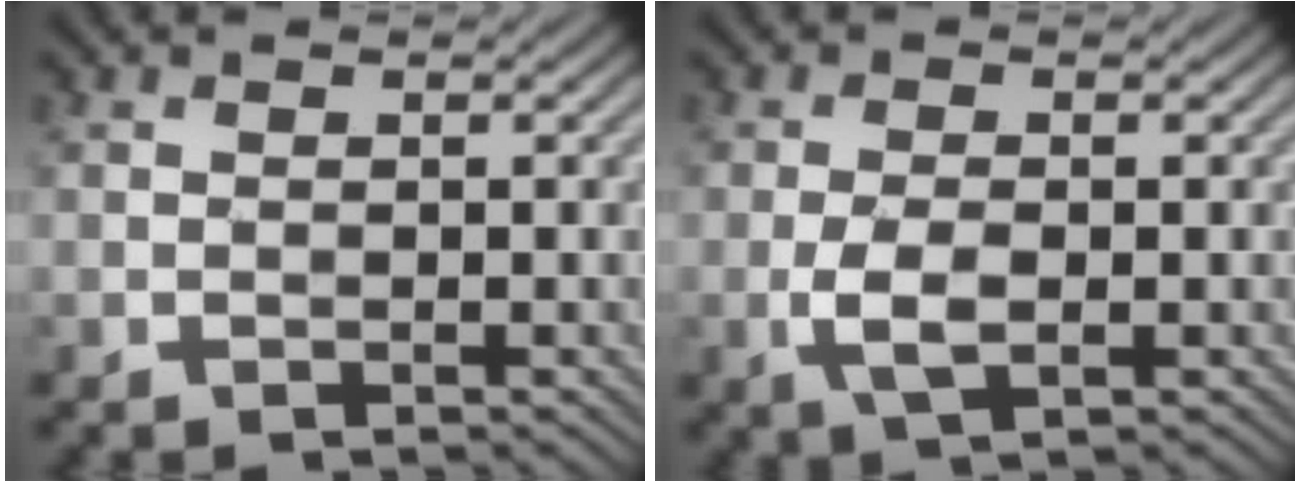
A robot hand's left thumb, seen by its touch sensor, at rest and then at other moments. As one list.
[{"total": 3.4, "force": [-0.9, 1.5, 3.0], "torque": [-0.068, -0.006, -0.019]}]